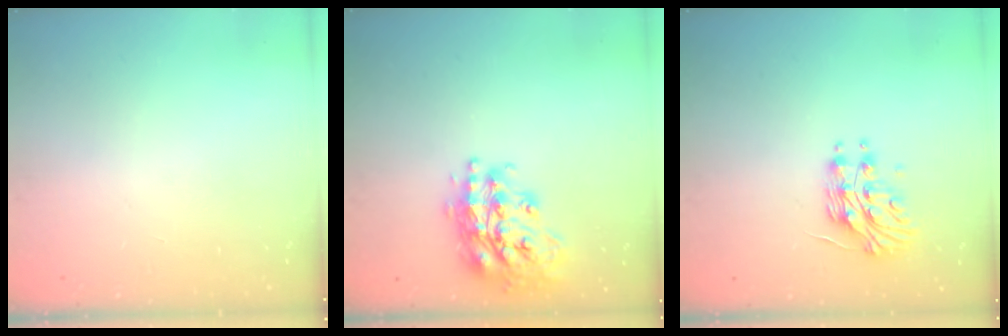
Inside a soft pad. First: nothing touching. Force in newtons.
{"total": 20.1, "press": 20.1, "slide": 1.4}
{"total": 11.0, "press": 11.0, "slide": 0.9}